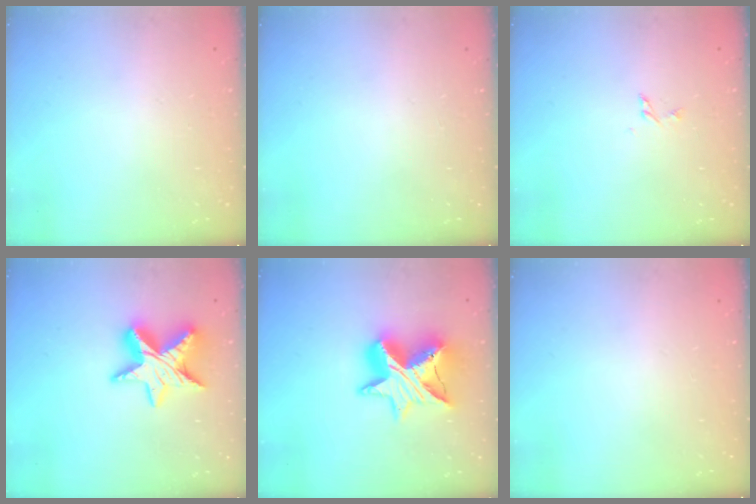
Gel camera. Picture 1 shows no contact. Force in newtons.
{"total": 0.0}
{"total": 3.3, "press": 3.3, "slide": 0.3}
{"total": 13.4, "press": 13.3, "slide": 1.0}
{"total": 16.2, "press": 16.2, "slide": 1.2}
{"total": 0.0}